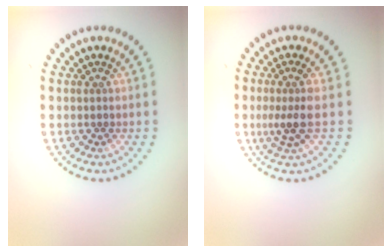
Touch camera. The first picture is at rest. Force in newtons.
{"total": 2.8, "press": 2.0, "slide": 1.9}